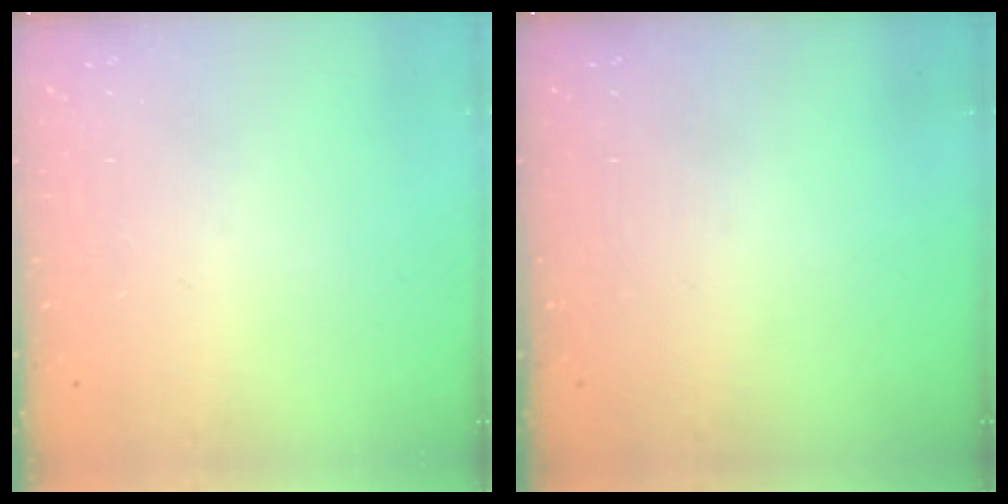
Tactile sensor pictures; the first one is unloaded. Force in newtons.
{"total": 0.0}